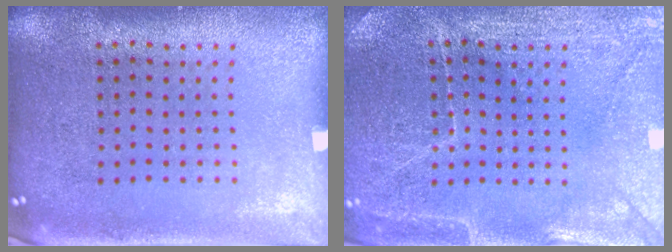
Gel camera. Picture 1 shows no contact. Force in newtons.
{"total": 3.0, "press": 3.0, "slide": 0.2}